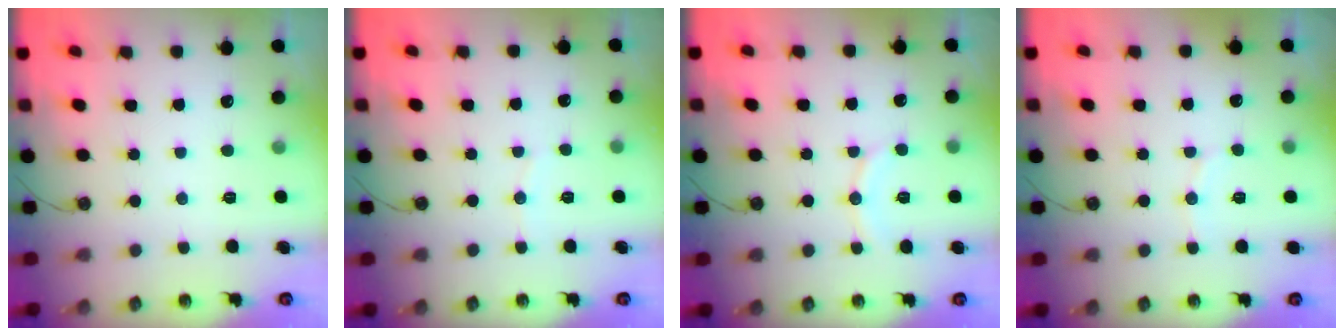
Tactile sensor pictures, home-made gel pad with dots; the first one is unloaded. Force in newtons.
{"total": 3.8, "press": 3.8, "slide": 0.5}
{"total": 8.1, "press": 8.0, "slide": 0.8}
{"total": 4.8, "press": 4.6, "slide": 1.6}